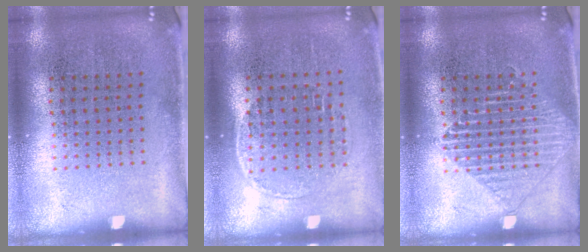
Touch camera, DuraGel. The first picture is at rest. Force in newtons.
{"total": 1.2, "press": 1.0, "slide": 0.7}
{"total": 2.2, "press": 2.1, "slide": 0.4}